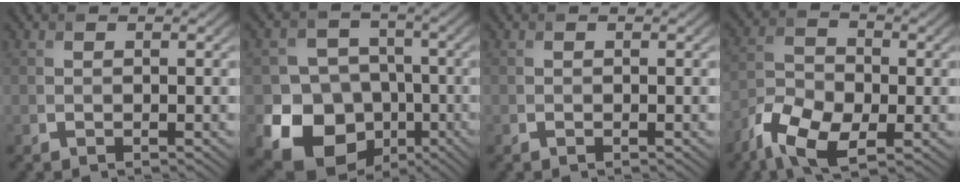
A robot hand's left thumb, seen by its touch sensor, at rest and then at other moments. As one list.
[{"total": 14.3, "force": [-5.8, 12.0, 5.4], "torque": [-0.116, -0.043, -0.117]}, {"total": 0.0}, {"total": 9.0, "force": [-5.3, 4.5, 5.6], "torque": [-0.121, -0.016, -0.109]}]